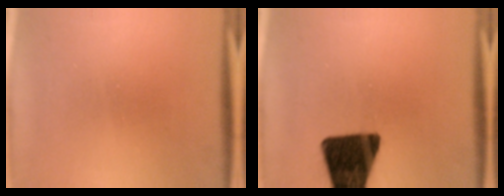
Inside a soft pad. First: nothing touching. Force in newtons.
{"total": 15.9}